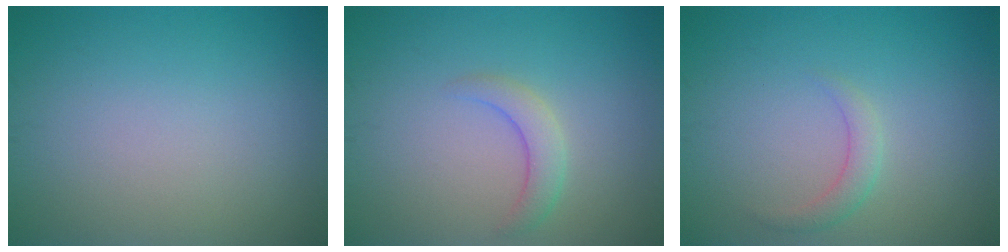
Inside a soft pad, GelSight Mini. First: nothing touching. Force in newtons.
{"total": 2.1, "press": 2.1, "slide": 0.3}
{"total": 1.6, "press": 1.6, "slide": 0.1}